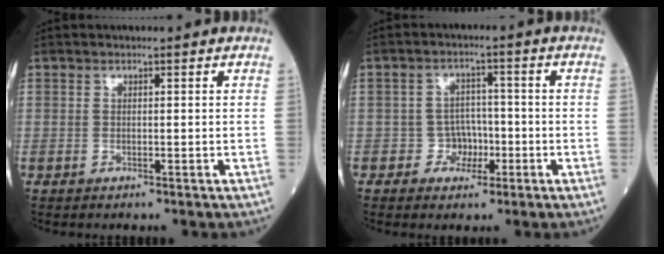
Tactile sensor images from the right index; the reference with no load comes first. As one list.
[{"total": 3.9, "force": [-1.3, 3.6, 0.8], "torque": [0.002, 0.013, -0.020]}]